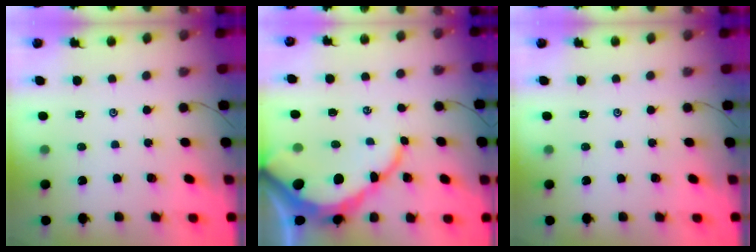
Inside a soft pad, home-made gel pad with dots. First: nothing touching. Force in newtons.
{"total": 11.7, "press": 11.6, "slide": 1.4}
{"total": 0.0}